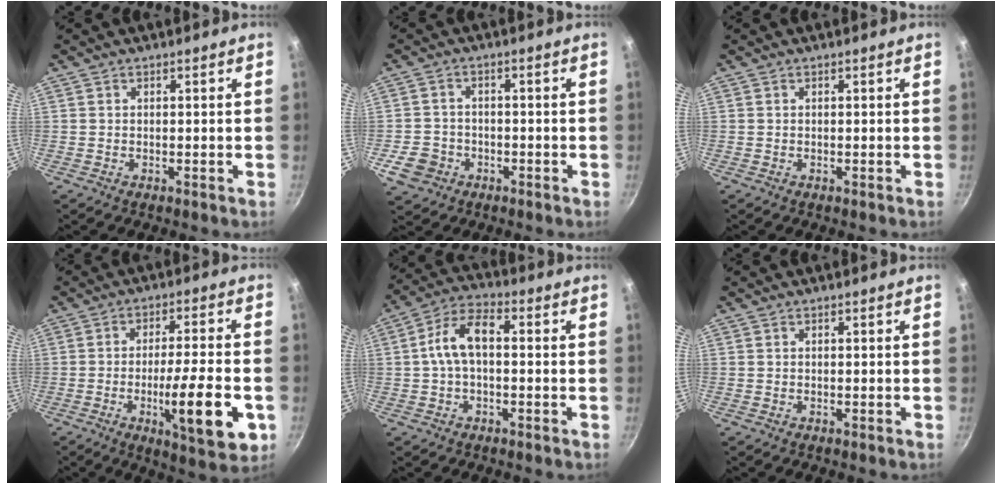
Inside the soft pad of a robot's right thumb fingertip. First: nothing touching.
{"total": 5.7, "force": [-2.6, 4.7, 1.8], "torque": [-0.032, 0.025, -0.038]}
{"total": 0.0}
{"total": 14.7, "force": [-4.4, 3.1, 13.7], "torque": [-0.200, 0.008, -0.067]}
{"total": 8.5, "force": [0.0, 4.6, 7.1], "torque": [-0.128, 0.037, -0.009]}
{"total": 0.0}